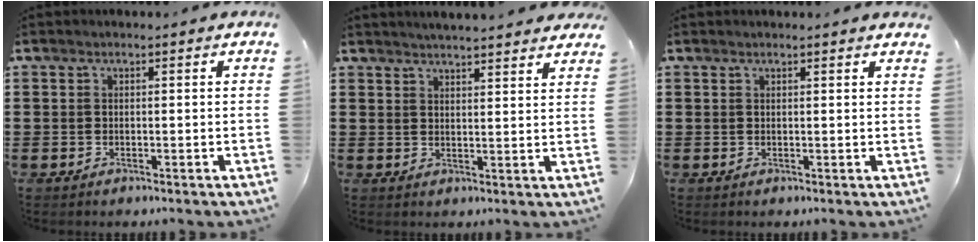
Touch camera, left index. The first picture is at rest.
{"total": 3.2, "force": [3.1, -0.3, 0.2], "torque": [-0.014, -0.012, 0.056]}
{"total": 0.9, "force": [0.8, -0.1, 0.4], "torque": [-0.008, -0.002, 0.017]}